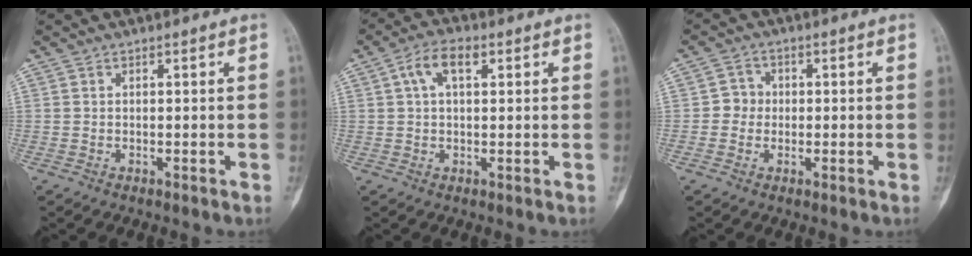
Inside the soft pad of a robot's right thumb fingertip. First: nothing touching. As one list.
[{"total": 5.9, "force": [2.0, 3.0, 4.7], "torque": [-0.086, 0.016, 0.034]}, {"total": 3.2, "force": [-0.2, 3.0, 0.9], "torque": [0.007, 0.010, -0.012]}]